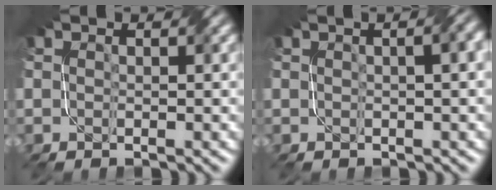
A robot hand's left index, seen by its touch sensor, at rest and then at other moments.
{"total": 5.1, "force": [1.5, 2.4, 4.2], "torque": [-0.027, 0.034, -0.006]}